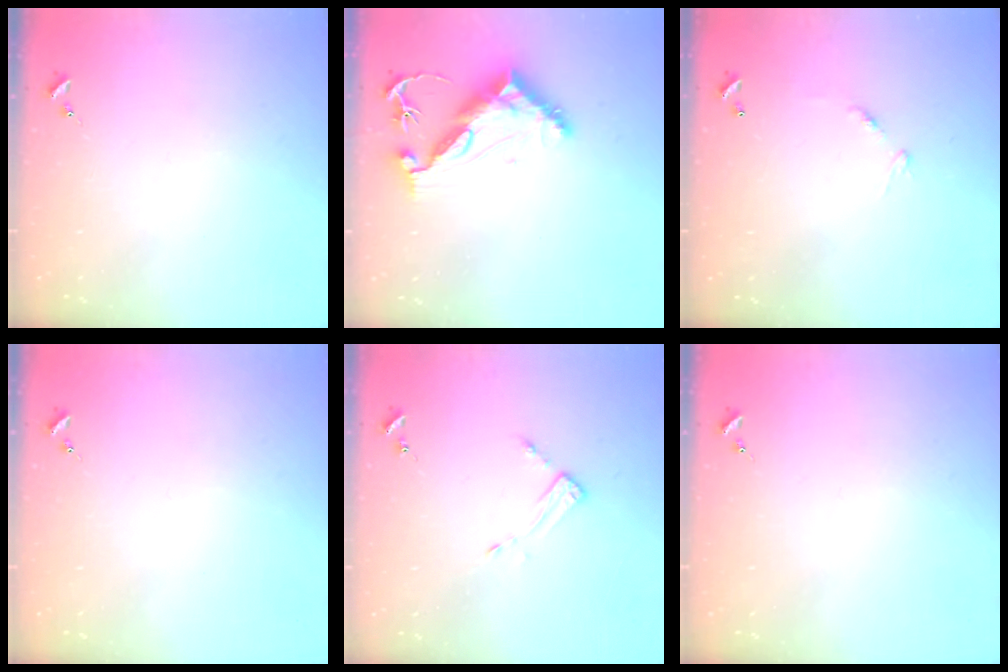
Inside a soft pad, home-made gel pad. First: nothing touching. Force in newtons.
{"total": 10.5, "press": 10.4, "slide": 1.1}
{"total": 7.0, "press": 7.0, "slide": 0.5}
{"total": 0.0}
{"total": 3.1, "press": 3.1, "slide": 0.3}
{"total": 0.0}